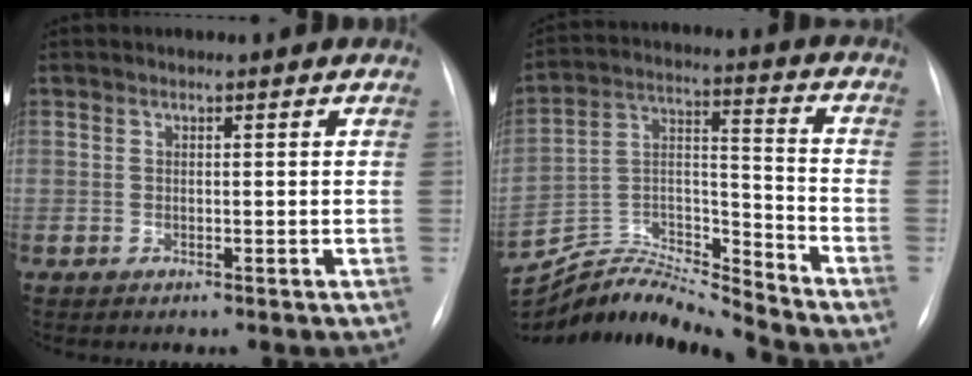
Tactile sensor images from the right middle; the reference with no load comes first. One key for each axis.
{"total": 14.8, "fx": -14.7, "fy": -1.4, "fz": 1.5, "tx": -0.029, "ty": 0.036, "tz": -0.271}